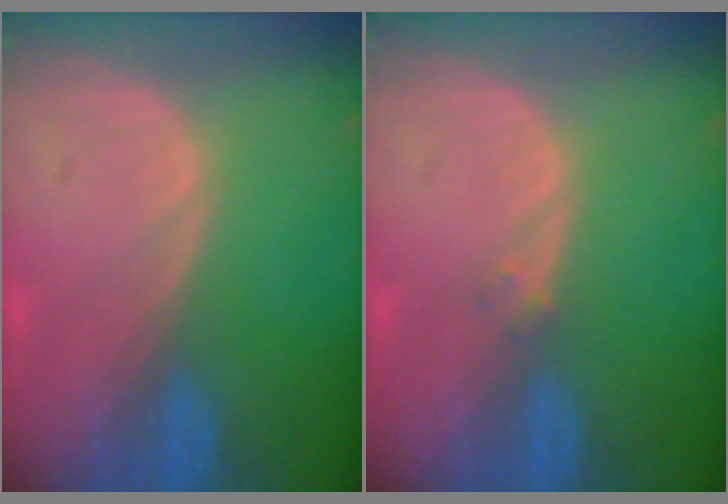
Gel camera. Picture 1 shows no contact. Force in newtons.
{"total": 1.0, "press": 0.9, "slide": 0.4}